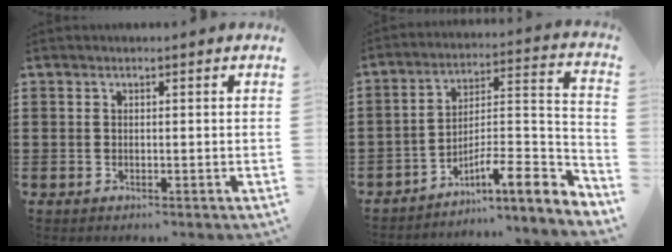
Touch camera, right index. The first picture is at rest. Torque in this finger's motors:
{"motor_torque": [-0.46, 0.55, 0.04, 0.00]}